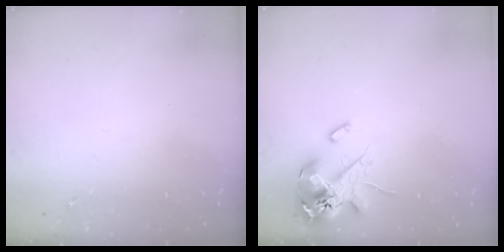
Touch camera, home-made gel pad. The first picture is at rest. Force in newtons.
{"total": 14.1, "press": 13.9, "slide": 2.5}